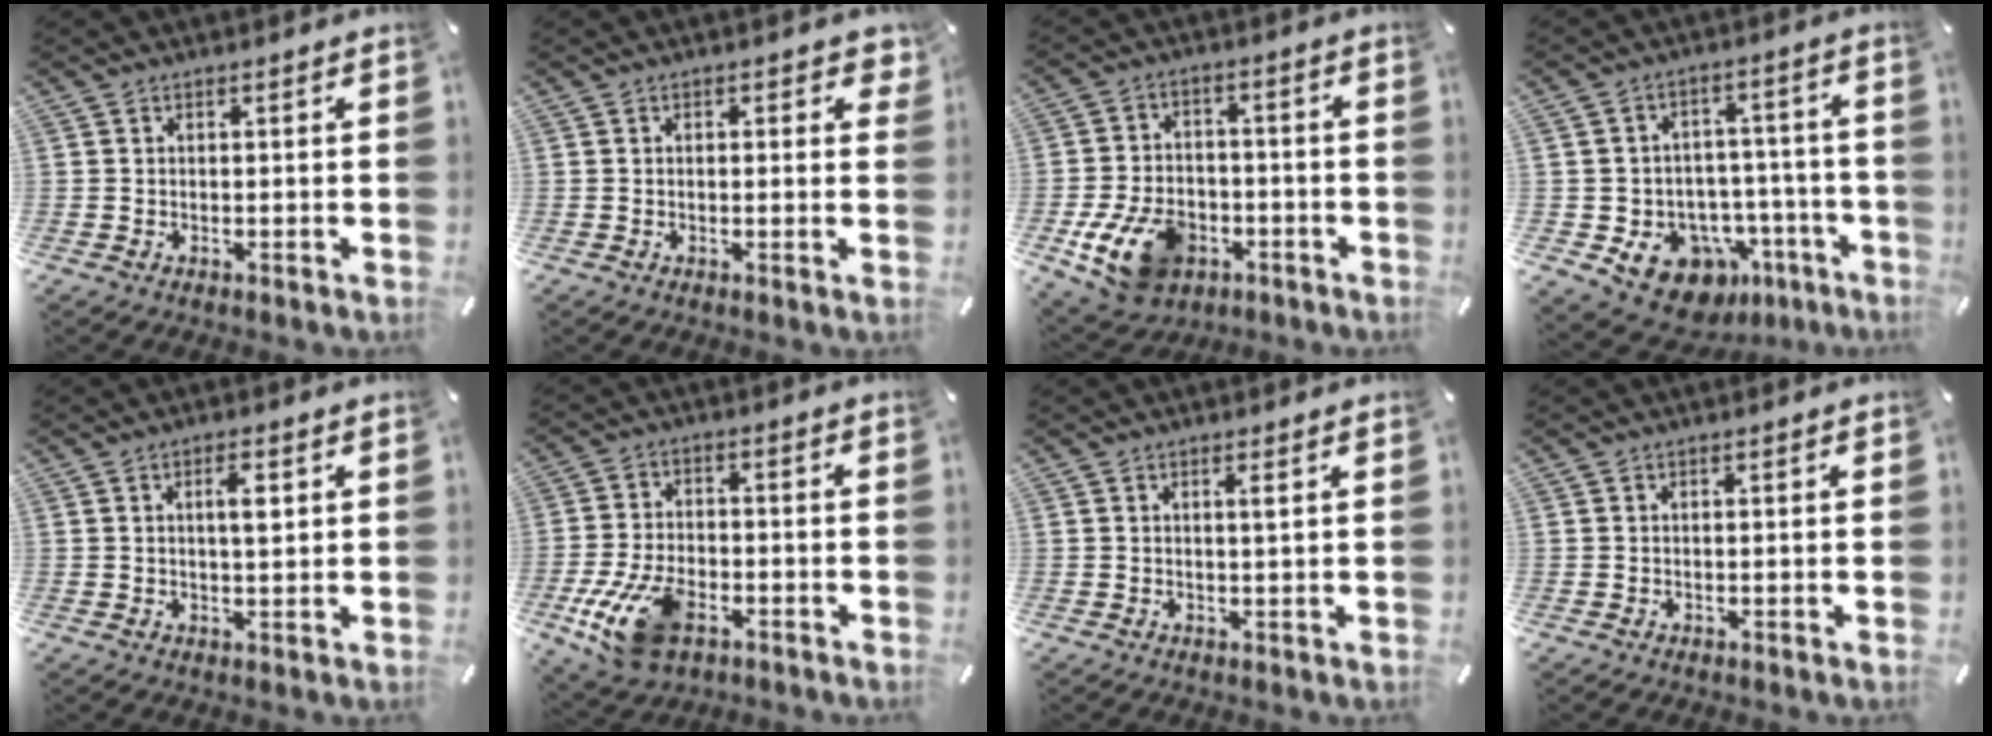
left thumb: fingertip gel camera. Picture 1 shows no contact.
{"total": 1.7, "force": [0.4, 0.8, 1.5], "torque": [-0.014, -0.002, 0.003]}
{"total": 13.6, "force": [-5.7, 9.4, 8.0], "torque": [-0.150, 0.032, -0.098]}
{"total": 12.6, "force": [-6.7, 9.5, 4.9], "torque": [-0.058, 0.036, -0.102]}
{"total": 4.4, "force": [1.0, 1.5, 4.1], "torque": [-0.068, 0.000, 0.011]}
{"total": 13.8, "force": [-5.8, 7.9, 9.7], "torque": [-0.202, 0.017, -0.097]}
{"total": 1.5, "force": [0.5, 0.0, 1.4], "torque": [-0.028, -0.002, 0.007]}
{"total": 0.0}